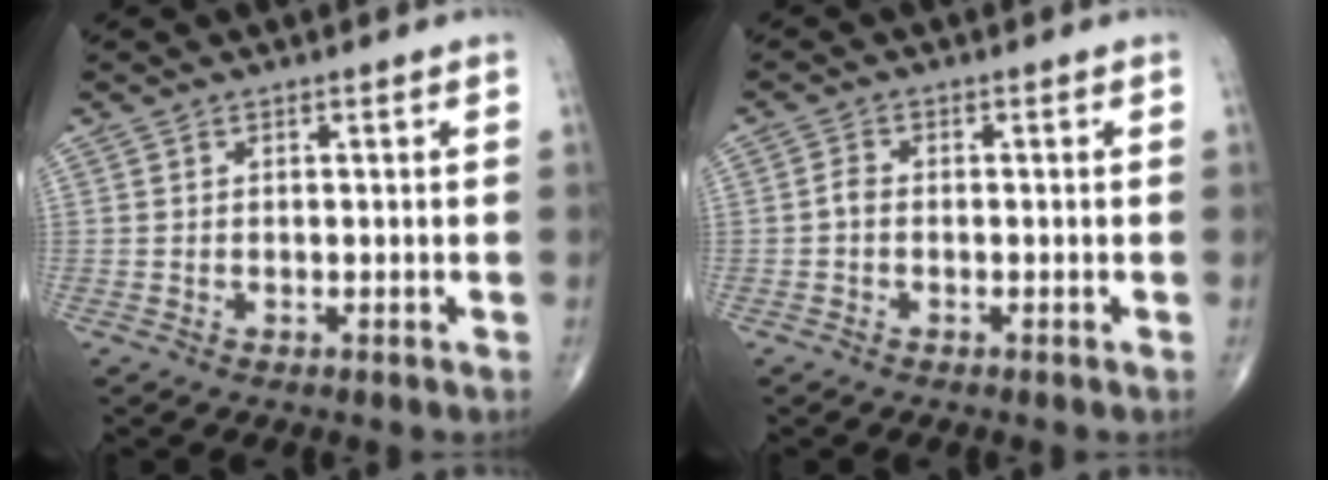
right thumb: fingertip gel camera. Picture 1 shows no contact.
{"total": 1.5, "force": [-0.5, 1.0, 1.0], "torque": [-0.019, 0.002, -0.014]}